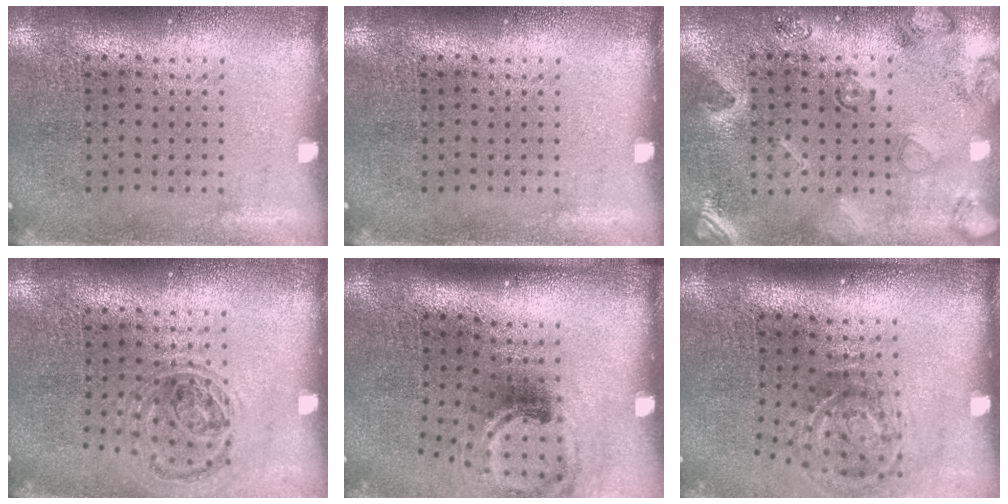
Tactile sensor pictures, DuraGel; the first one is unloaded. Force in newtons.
{"total": 0.0}
{"total": 2.3, "press": 1.8, "slide": 1.4}
{"total": 1.0, "press": 0.9, "slide": 0.2}
{"total": 1.9, "press": 1.2, "slide": 1.5}
{"total": 2.0, "press": 1.3, "slide": 1.6}